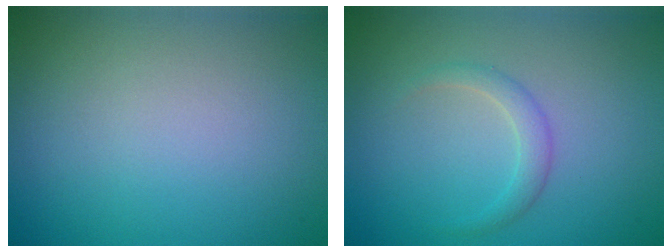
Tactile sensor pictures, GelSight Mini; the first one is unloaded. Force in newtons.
{"total": 1.5, "press": 1.5, "slide": 0.1}